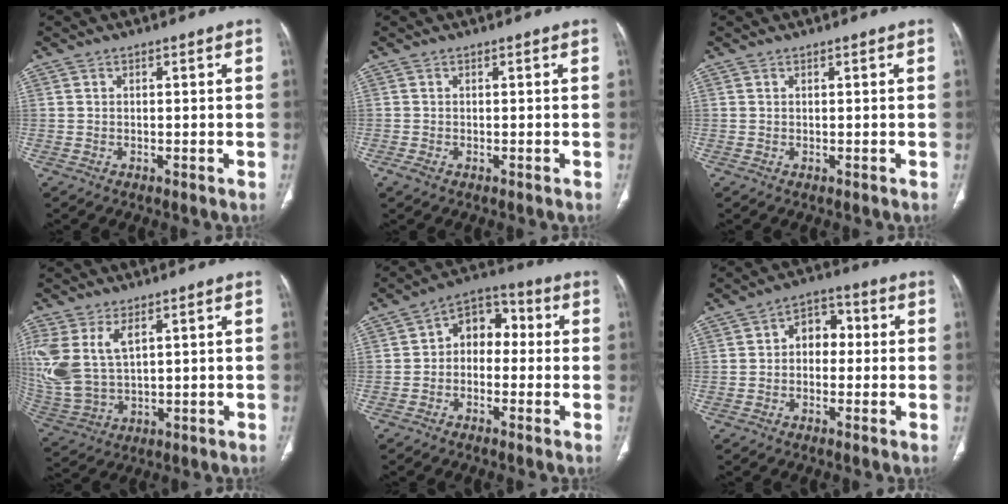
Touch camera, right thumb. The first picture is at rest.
{"total": 1.0, "force": [-0.4, 0.6, 0.7], "torque": [-0.020, -0.002, -0.007]}
{"total": 0.0}
{"total": 13.8, "force": [4.7, 8.0, 10.2], "torque": [-0.243, -0.011, 0.112]}
{"total": 8.5, "force": [0.1, 6.1, 5.9], "torque": [-0.050, 0.036, -0.016]}
{"total": 6.7, "force": [0.4, 4.9, 4.5], "torque": [-0.037, 0.023, -0.004]}